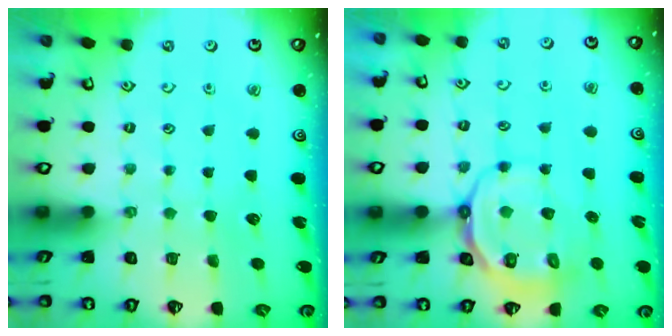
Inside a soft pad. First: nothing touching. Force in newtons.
{"total": 10.5, "press": 10.2, "slide": 2.4}